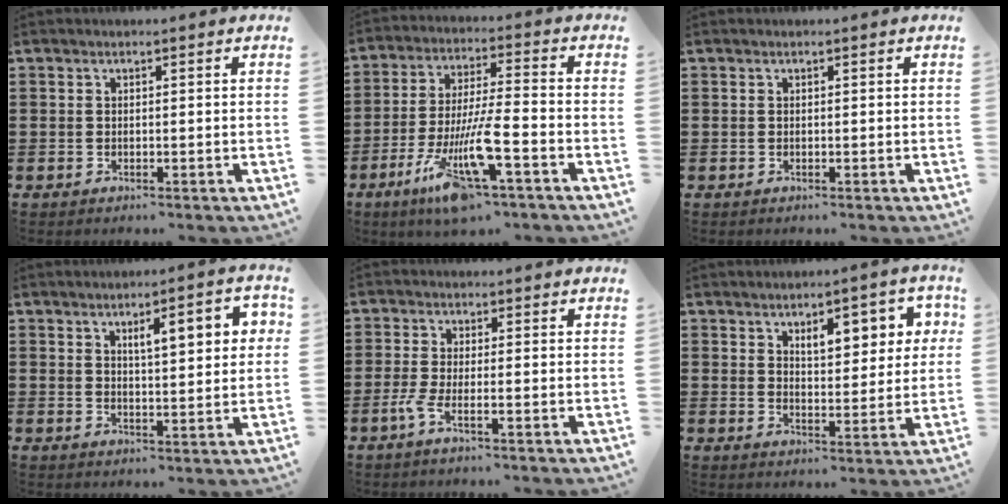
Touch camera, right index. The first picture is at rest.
{"total": 12.2, "force": [-6.8, 1.5, 10.1], "torque": [-0.214, -0.019, -0.130]}
{"total": 0.0}
{"total": 6.1, "force": [2.3, 1.7, 5.3], "torque": [-0.083, -0.001, 0.031]}
{"total": 2.8, "force": [-1.5, 0.3, 2.4], "torque": [-0.063, -0.007, -0.035]}
{"total": 6.3, "force": [3.1, 2.8, 4.8], "torque": [-0.070, -0.002, 0.046]}